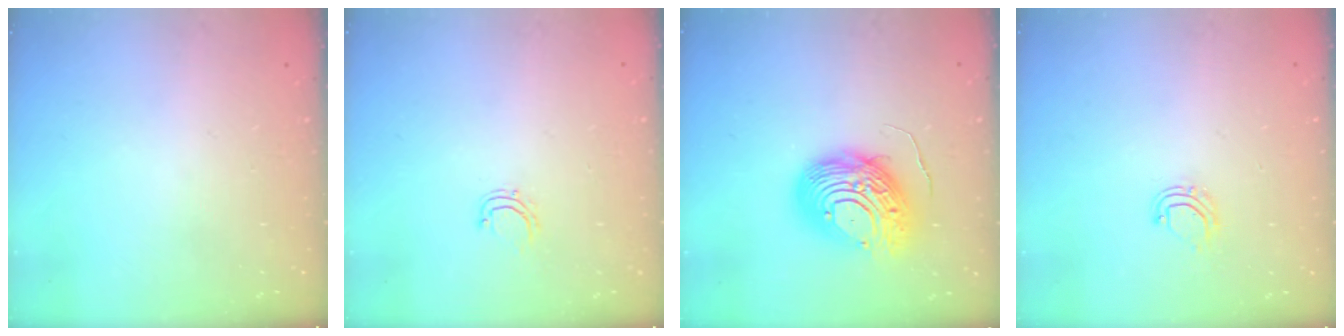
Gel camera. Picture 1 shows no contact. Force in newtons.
{"total": 4.7, "press": 4.7, "slide": 0.3}
{"total": 13.4, "press": 13.4, "slide": 1.2}
{"total": 6.4, "press": 6.4, "slide": 0.4}